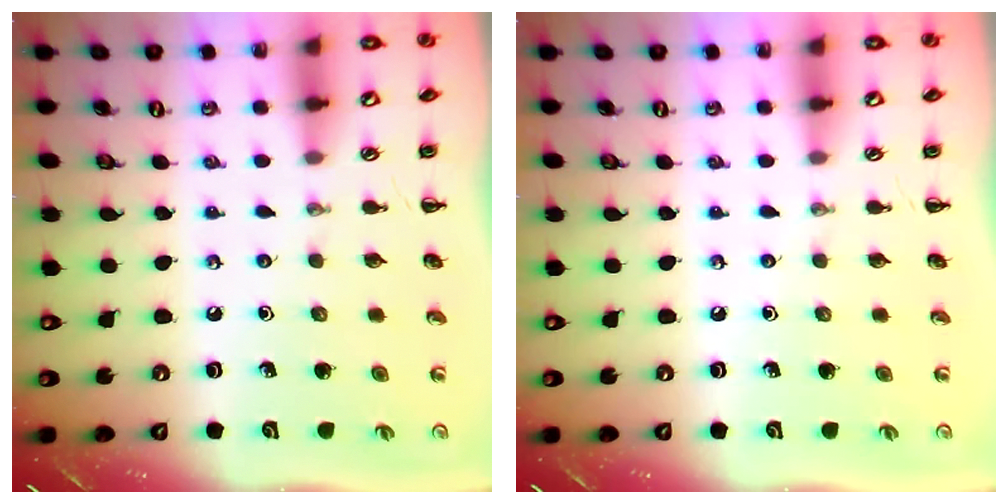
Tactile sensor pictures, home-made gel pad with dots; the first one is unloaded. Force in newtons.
{"total": 0.0}